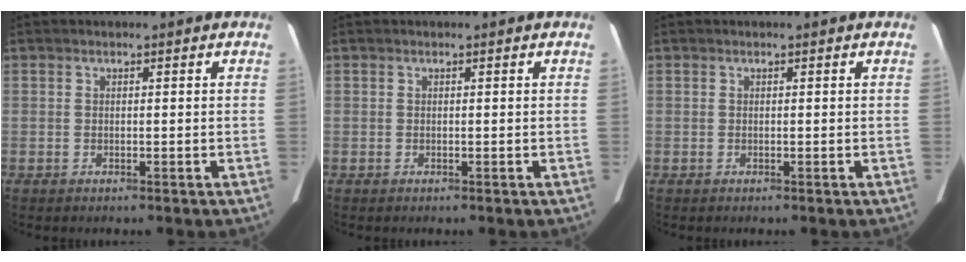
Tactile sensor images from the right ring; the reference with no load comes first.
{"total": 0.0}
{"total": 0.0}